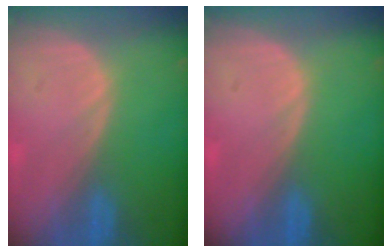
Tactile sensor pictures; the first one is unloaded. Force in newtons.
{"total": 0.0}